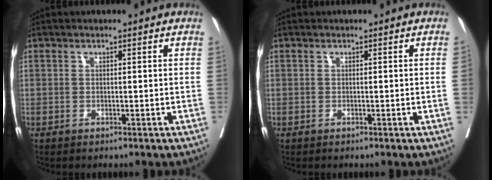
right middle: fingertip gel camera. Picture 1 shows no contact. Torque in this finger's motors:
{"motor_torque": [-0.28, -0.42, -0.11, -0.07]}